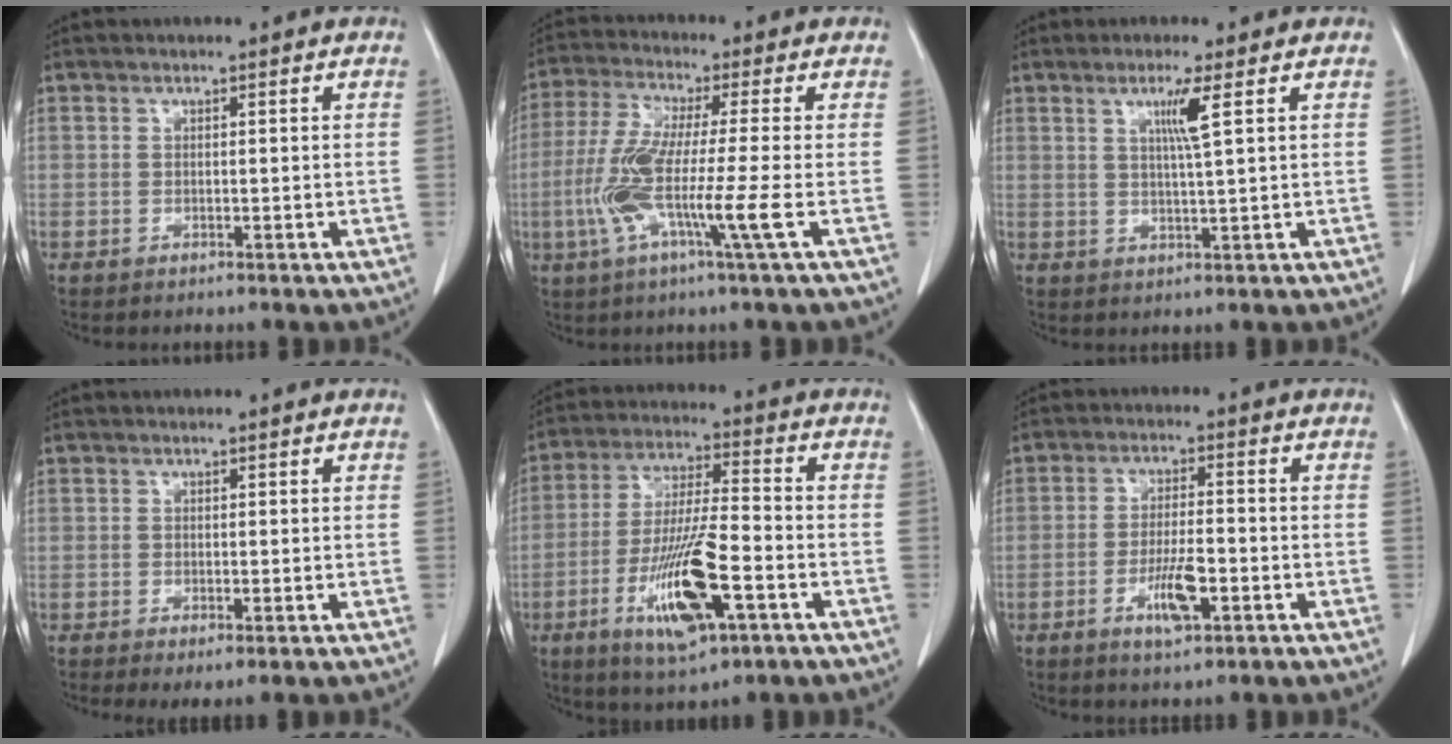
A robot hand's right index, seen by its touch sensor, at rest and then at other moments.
{"total": 10.9, "force": [-2.8, -0.7, 10.5], "torque": [-0.217, -0.018, -0.063]}
{"total": 3.9, "force": [1.5, -0.9, 3.5], "torque": [-0.066, -0.006, 0.028]}
{"total": 1.8, "force": [-0.6, 0.6, 1.6], "torque": [-0.027, -0.005, -0.005]}
{"total": 14.1, "force": [-5.5, 2.6, 12.7], "torque": [-0.247, -0.015, -0.093]}
{"total": 6.2, "force": [-2.5, 1.4, 5.5], "torque": [-0.104, -0.004, -0.041]}